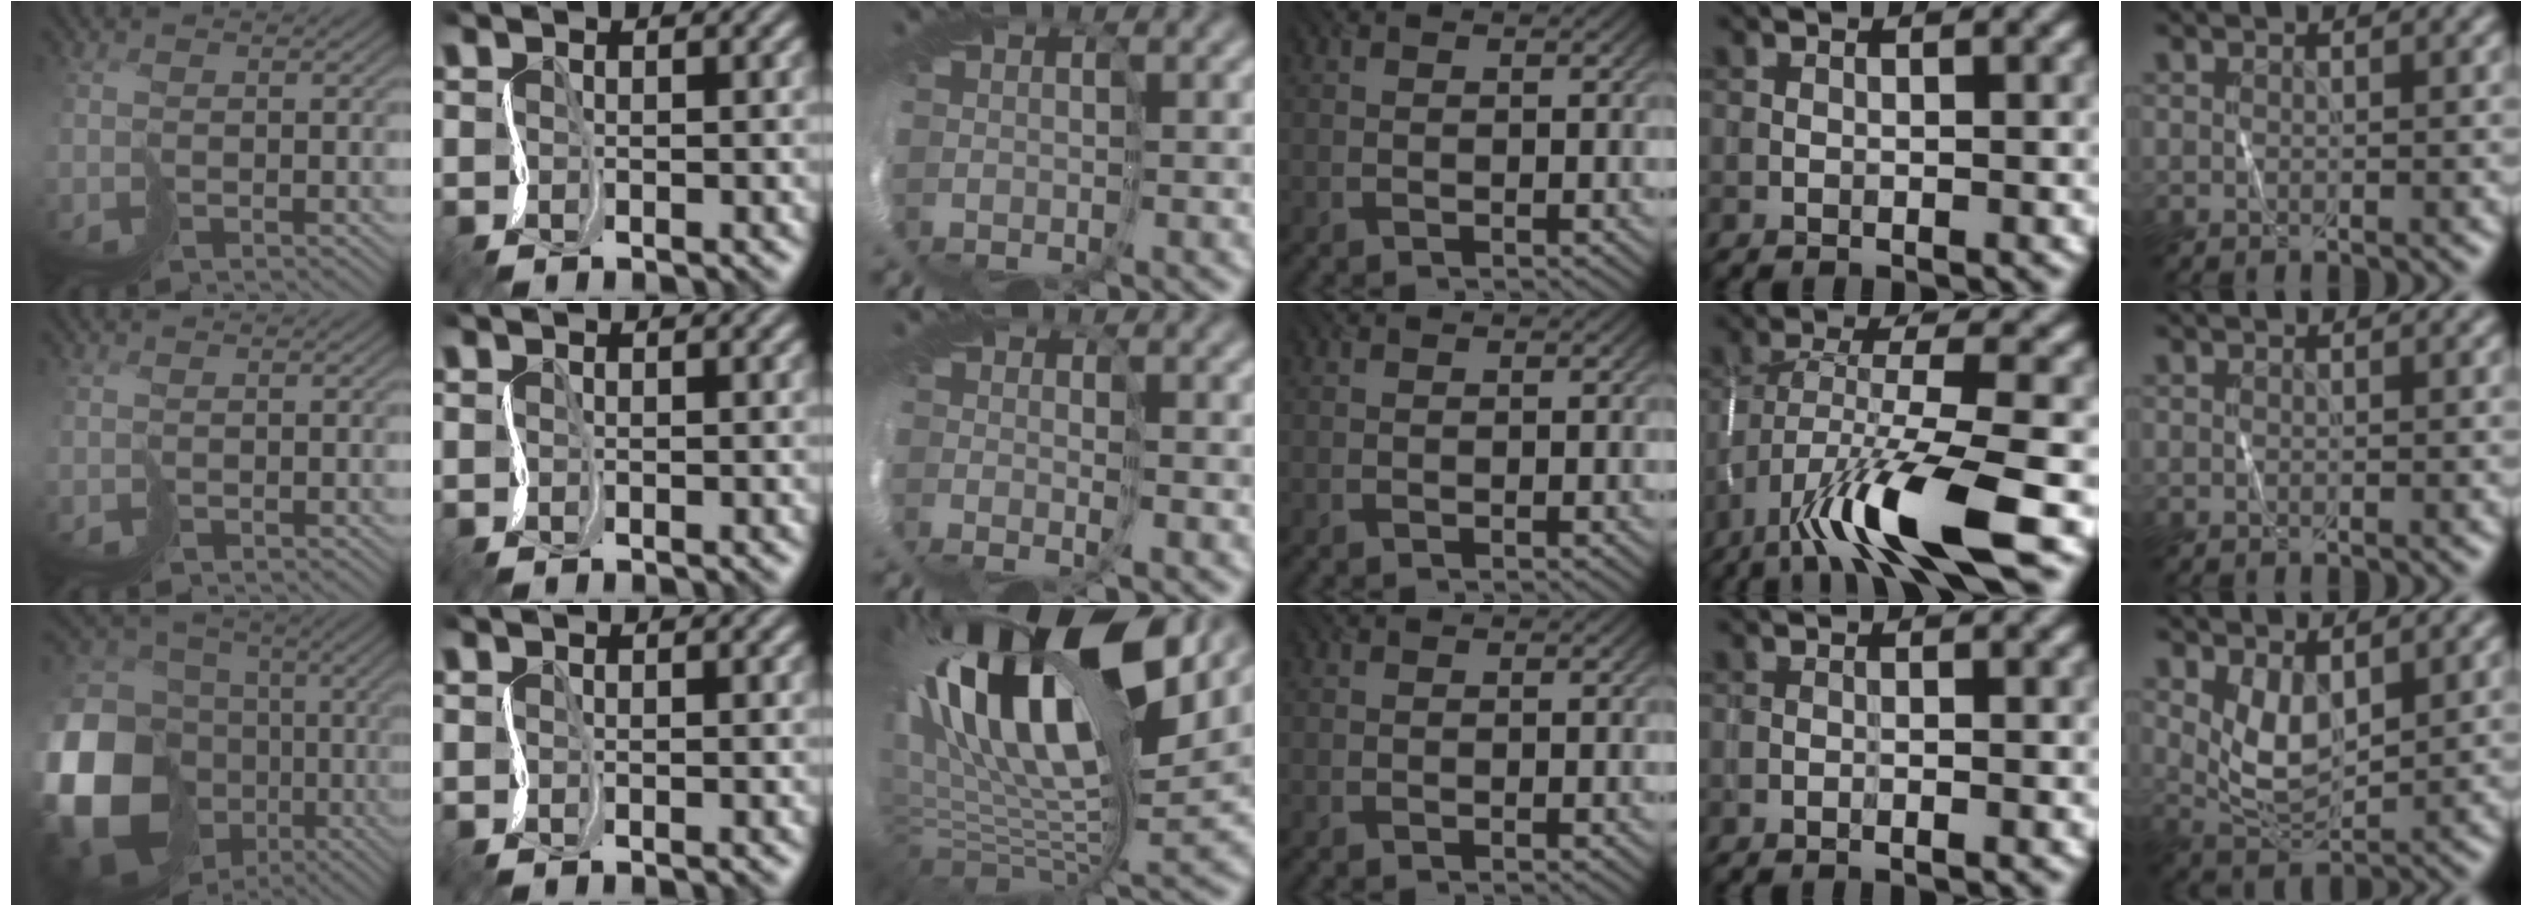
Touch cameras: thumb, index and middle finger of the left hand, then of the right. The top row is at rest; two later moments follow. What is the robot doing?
{"motion": "cut", "object": "tape"}